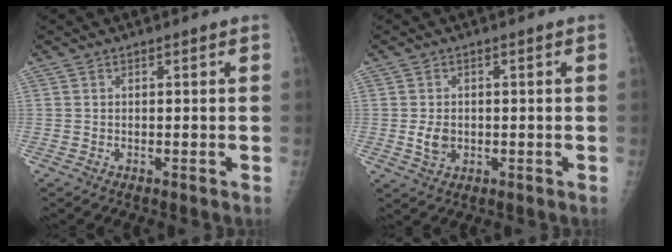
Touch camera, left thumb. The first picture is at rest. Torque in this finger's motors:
{"motor_torque": [0.24, 0.71, 0.38, -0.19, 0.00]}